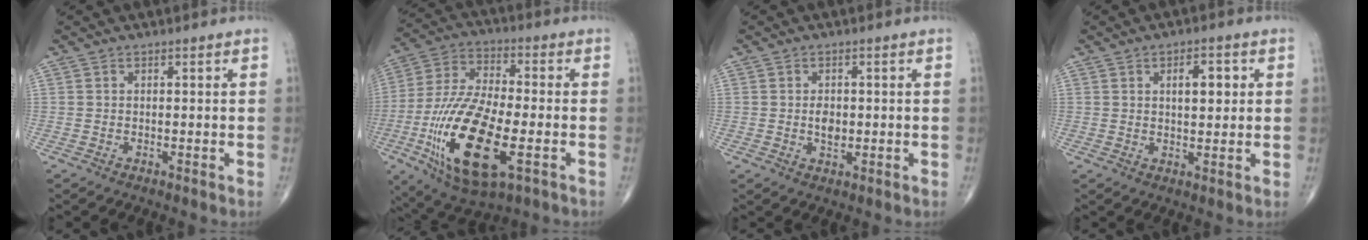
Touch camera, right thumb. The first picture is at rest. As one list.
[{"total": 22.0, "force": [-6.4, 8.6, 19.2], "torque": [-0.393, 0.004, -0.105]}, {"total": 3.1, "force": [0.0, 2.0, 2.4], "torque": [-0.033, -0.001, 0.001]}, {"total": 5.6, "force": [1.6, 2.7, 4.6], "torque": [-0.055, -0.004, 0.023]}]